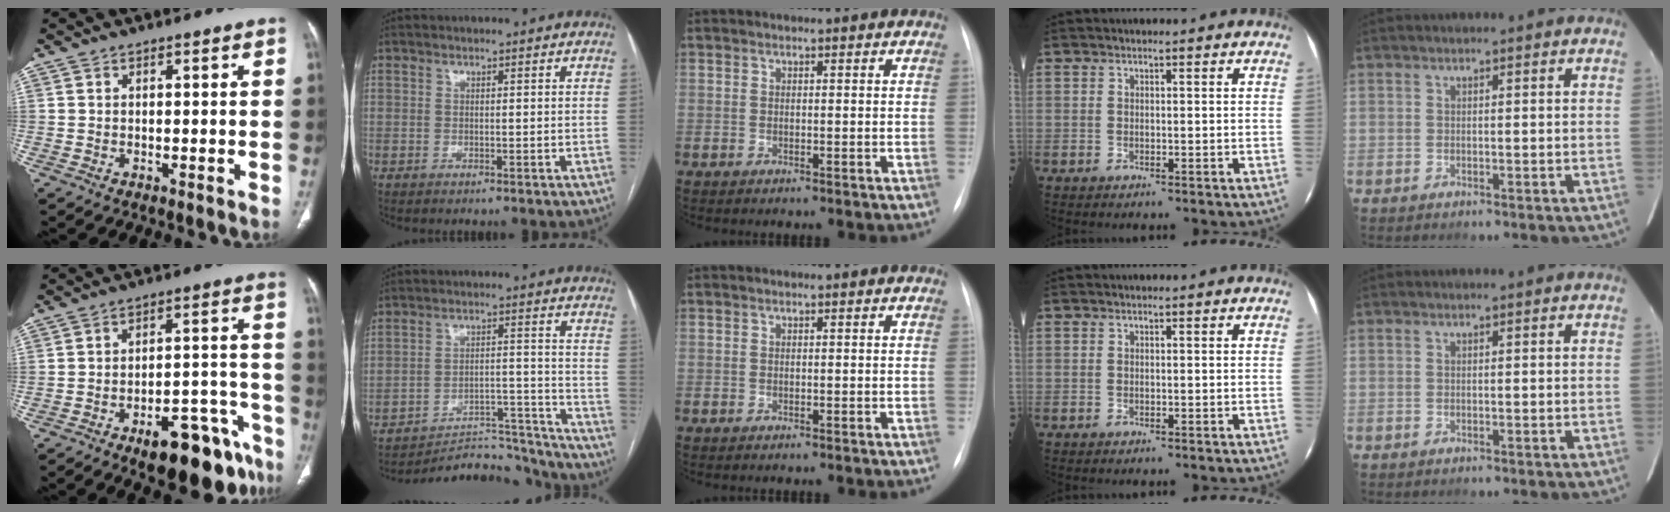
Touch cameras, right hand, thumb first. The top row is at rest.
{"thumb": {"total": 16.9, "force": [-11.1, 6.3, 11.0], "torque": [-0.084, 0.089, -0.155]}, "index": {"total": 14.4, "force": [-14.2, 2.2, 0.6], "torque": [0.004, 0.046, -0.205]}}